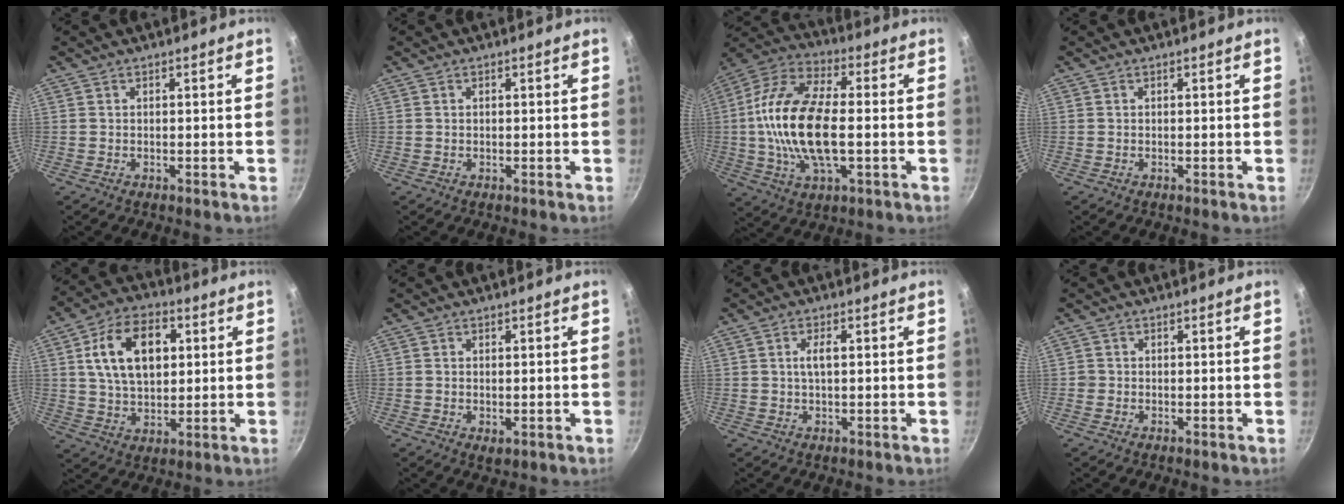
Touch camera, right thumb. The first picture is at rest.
{"total": 0.0}
{"total": 19.6, "force": [-1.1, 9.3, 17.3], "torque": [-0.332, 0.025, -0.035]}
{"total": 0.0}
{"total": 15.0, "force": [3.7, 9.5, 11.0], "torque": [-0.162, 0.002, 0.061]}
{"total": 1.6, "force": [-0.1, 1.0, 1.2], "torque": [-0.018, -0.005, 0.000]}
{"total": 2.7, "force": [0.4, 1.1, 2.4], "torque": [-0.046, 0.005, 0.008]}
{"total": 0.8, "force": [-0.2, 0.8, 0.1], "torque": [-0.001, 0.002, -0.004]}